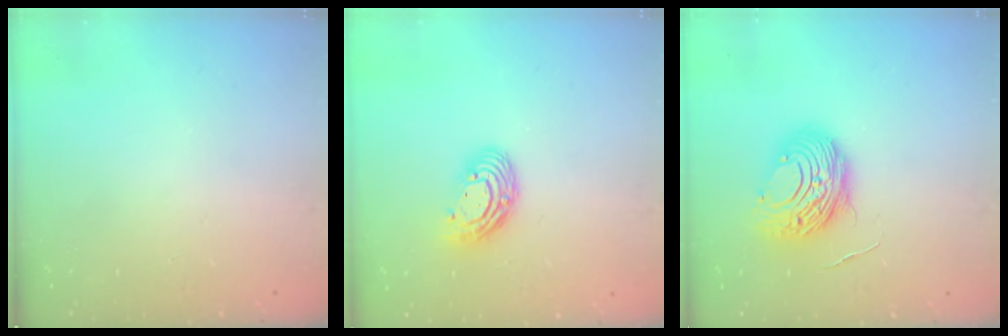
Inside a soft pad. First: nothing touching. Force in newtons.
{"total": 10.8, "press": 10.8, "slide": 0.9}
{"total": 12.0, "press": 12.0, "slide": 0.9}